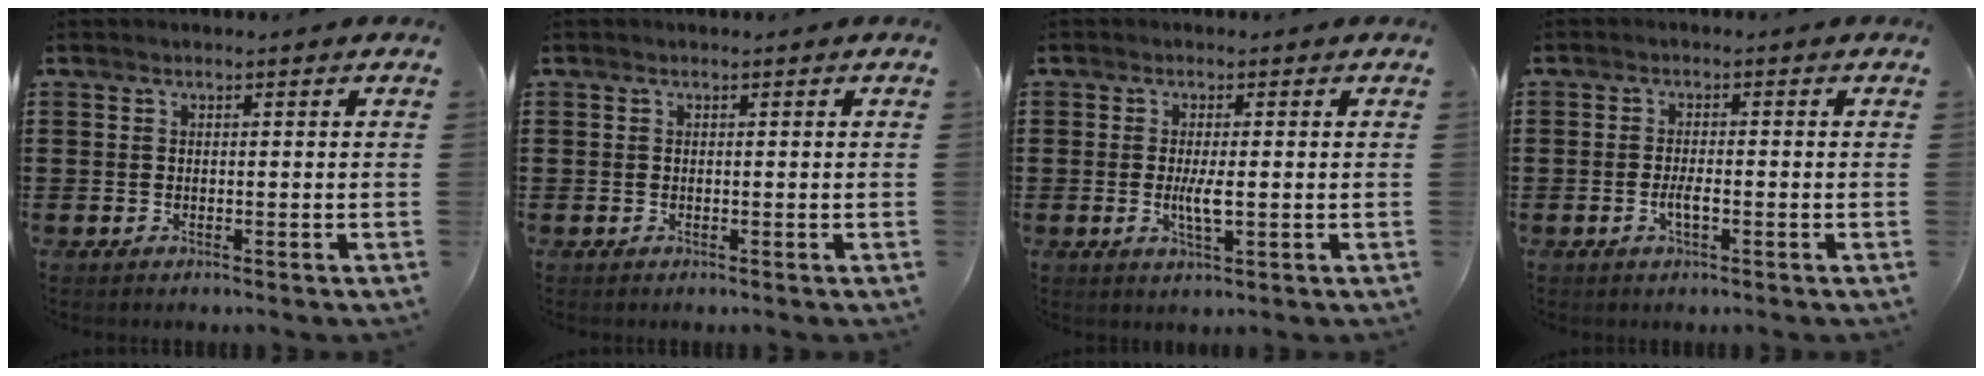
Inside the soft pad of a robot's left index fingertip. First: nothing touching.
{"total": 0.0}
{"total": 3.5, "force": [-0.3, 0.7, 3.4], "torque": [-0.067, -0.005, -0.009]}
{"total": 2.4, "force": [-0.8, 0.6, 2.2], "torque": [-0.046, -0.001, -0.017]}